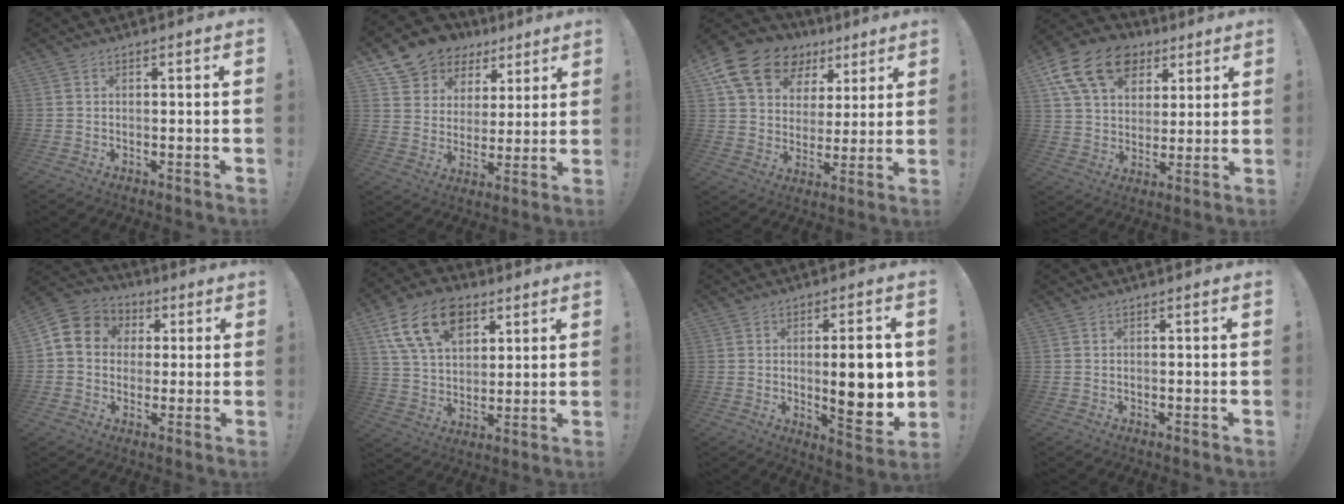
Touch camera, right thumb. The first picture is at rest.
{"total": 10.8, "force": [7.2, 7.9, 1.7], "torque": [-0.040, -0.056, 0.147]}
{"total": 18.3, "force": [10.3, 12.7, 8.2], "torque": [-0.132, -0.051, 0.202]}
{"total": 19.1, "force": [9.0, 13.5, 10.1], "torque": [-0.164, -0.036, 0.171]}
{"total": 9.3, "force": [1.5, 8.5, 3.7], "torque": [-0.057, 0.002, 0.034]}
{"total": 17.9, "force": [8.8, 11.8, 10.3], "torque": [-0.173, -0.029, 0.167]}
{"total": 13.4, "force": [0.4, 3.9, 12.8], "torque": [-0.165, -0.011, 0.006]}
{"total": 0.0}